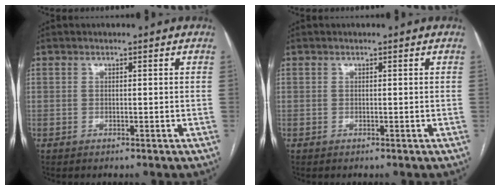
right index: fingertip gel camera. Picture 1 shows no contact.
{"total": 0.0}